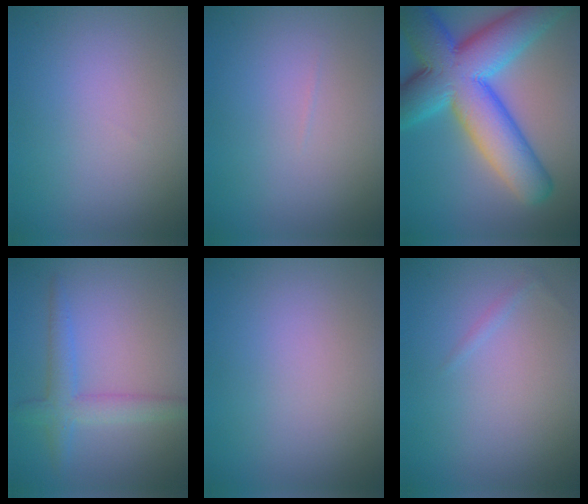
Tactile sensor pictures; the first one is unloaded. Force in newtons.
{"total": 0.0}
{"total": 13.1, "press": 13.1, "slide": 0.4}
{"total": 3.2, "press": 3.2, "slide": 0.1}
{"total": 0.0}
{"total": 0.5, "press": 0.5, "slide": 0.0}